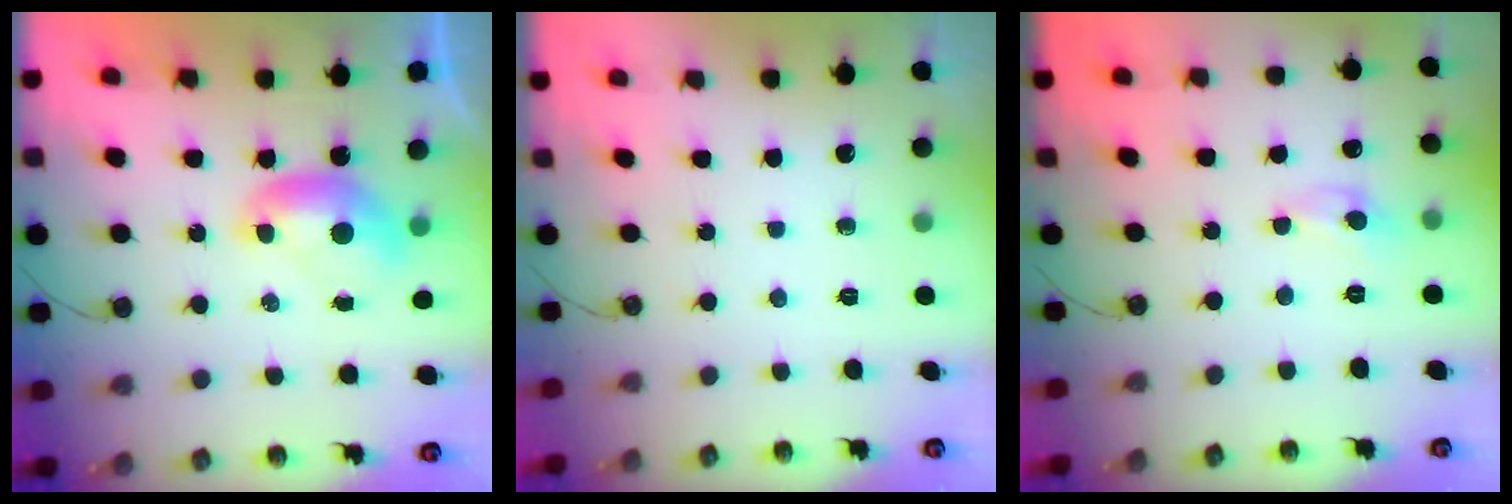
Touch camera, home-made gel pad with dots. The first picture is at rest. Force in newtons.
{"total": 0.0}
{"total": 0.0}